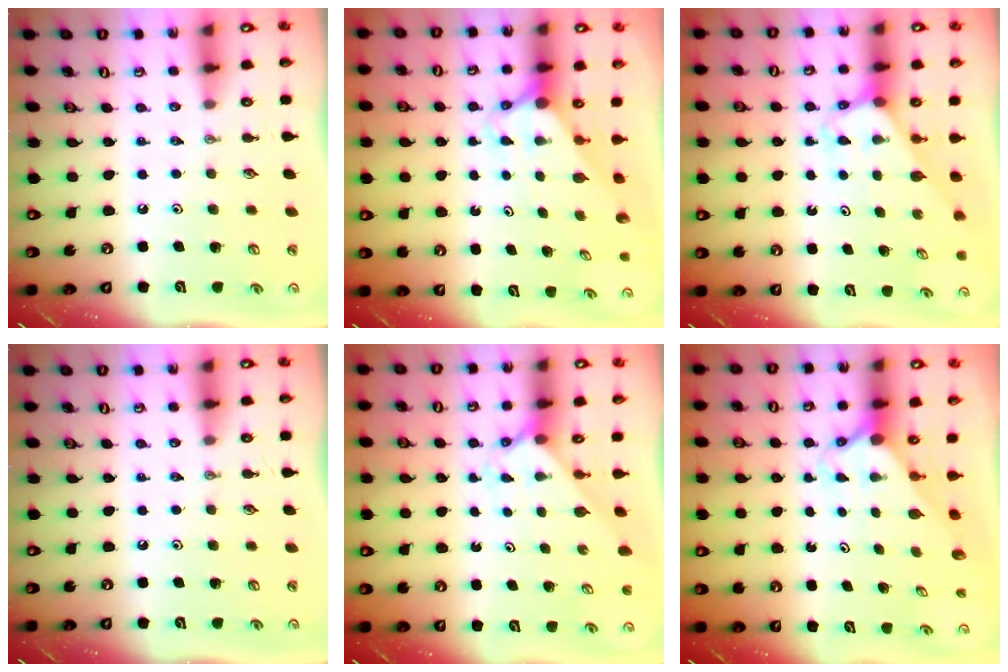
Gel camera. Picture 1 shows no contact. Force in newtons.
{"total": 2.7, "press": 2.7, "slide": 0.0}
{"total": 3.0, "press": 3.0, "slide": 0.2}
{"total": 0.0}
{"total": 2.3, "press": 2.3, "slide": 0.2}
{"total": 2.1, "press": 2.1, "slide": 0.1}